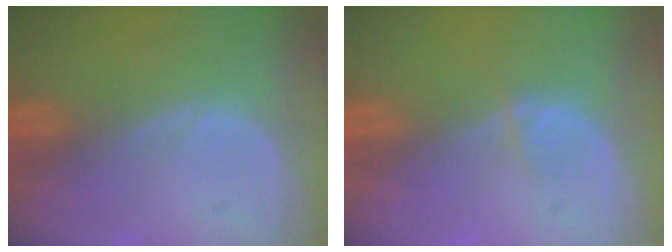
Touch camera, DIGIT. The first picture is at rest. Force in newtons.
{"total": 1.2, "press": 1.2, "slide": 0.2}